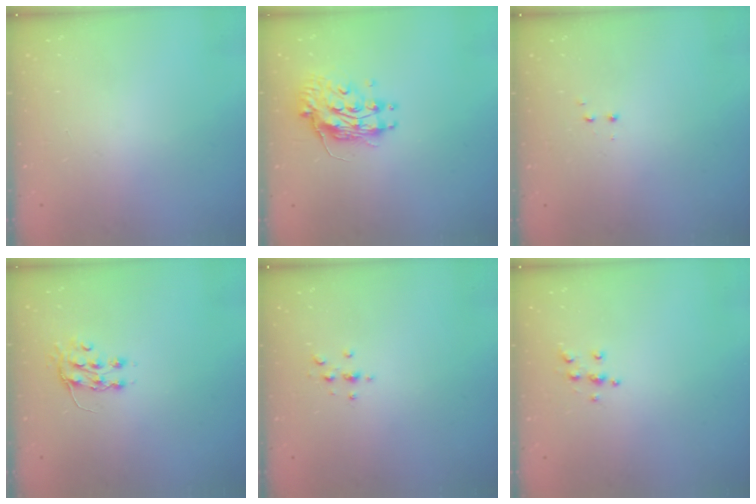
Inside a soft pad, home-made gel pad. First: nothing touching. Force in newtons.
{"total": 10.6, "press": 10.6, "slide": 0.7}
{"total": 1.2, "press": 1.1, "slide": 0.5}
{"total": 7.6, "press": 7.5, "slide": 0.9}
{"total": 2.3, "press": 2.3, "slide": 0.2}
{"total": 5.6, "press": 5.6, "slide": 0.5}